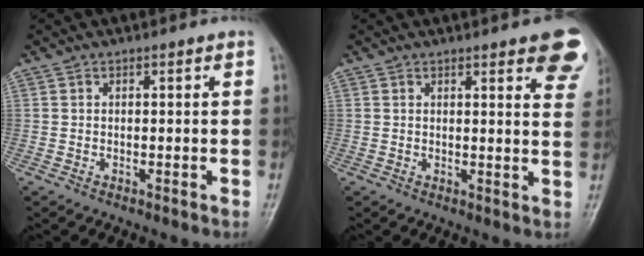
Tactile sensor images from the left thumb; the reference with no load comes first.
{"total": 9.9, "force": [6.4, 2.8, 7.1], "torque": [-0.053, -0.023, 0.061]}